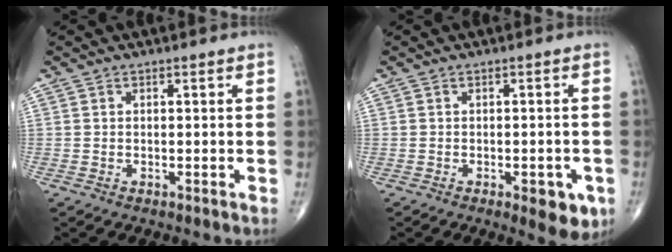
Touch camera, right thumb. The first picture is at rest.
{"total": 5.9, "force": [-2.4, 2.5, 4.7], "torque": [-0.042, 0.002, -0.024]}